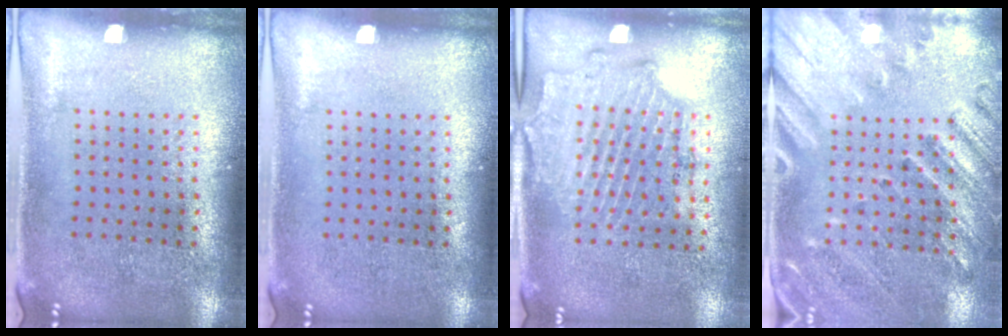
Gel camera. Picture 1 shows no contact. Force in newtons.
{"total": 0.0}
{"total": 1.7, "press": 1.5, "slide": 0.8}
{"total": 2.4, "press": 2.0, "slide": 1.3}